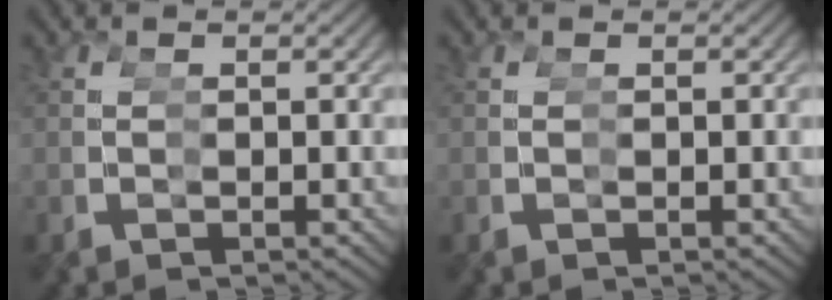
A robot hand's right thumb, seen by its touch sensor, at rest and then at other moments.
{"total": 0.0}